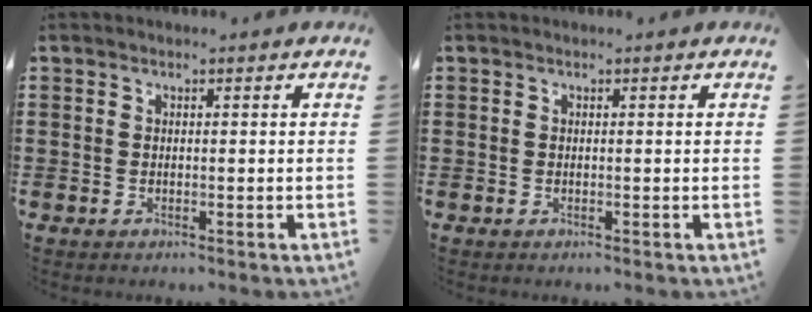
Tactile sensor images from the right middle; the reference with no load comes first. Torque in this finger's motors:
{"motor_torque": [-0.15, 0.12, -0.07, -0.01]}